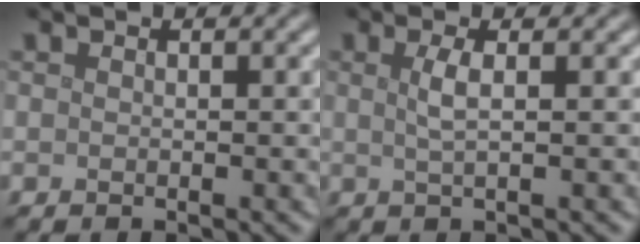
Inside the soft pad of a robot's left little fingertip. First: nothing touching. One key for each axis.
{"total": 2.0, "fx": 0.4, "fy": 0.6, "fz": 1.9, "tx": -0.035, "ty": 0.001, "tz": 0.005}